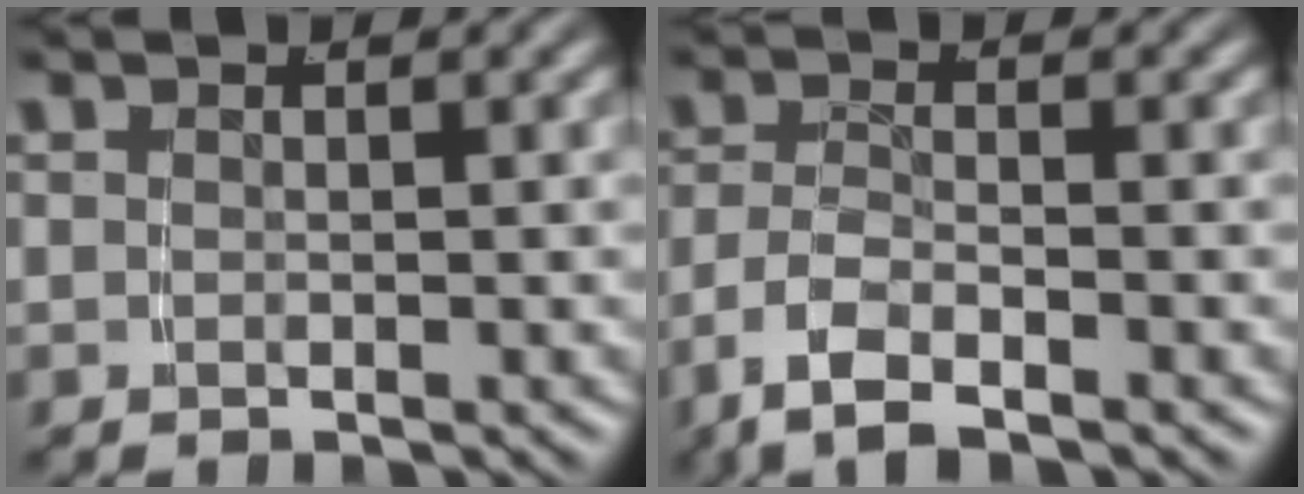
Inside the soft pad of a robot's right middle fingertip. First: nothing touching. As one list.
[{"total": 4.3, "force": [-2.2, 2.2, 2.9], "torque": [-0.069, -0.017, -0.030]}]